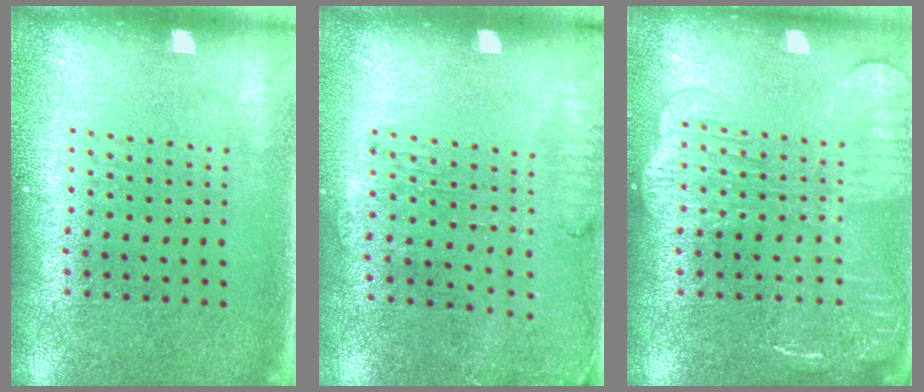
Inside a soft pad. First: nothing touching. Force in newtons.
{"total": 1.2, "press": 1.1, "slide": 0.5}
{"total": 2.2, "press": 2.1, "slide": 0.5}